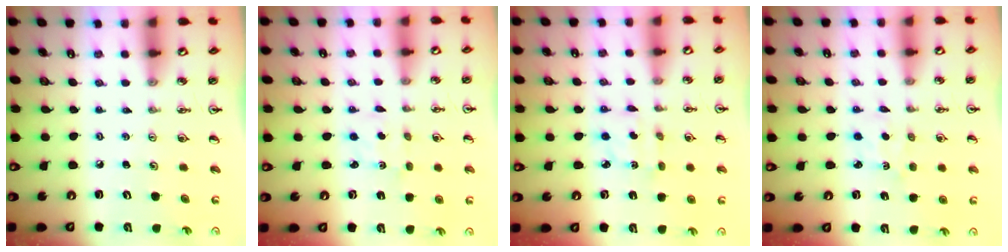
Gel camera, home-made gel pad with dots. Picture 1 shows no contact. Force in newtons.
{"total": 2.0, "press": 2.0, "slide": 0.4}
{"total": 2.5, "press": 2.5, "slide": 0.2}
{"total": 2.3, "press": 2.3, "slide": 0.3}